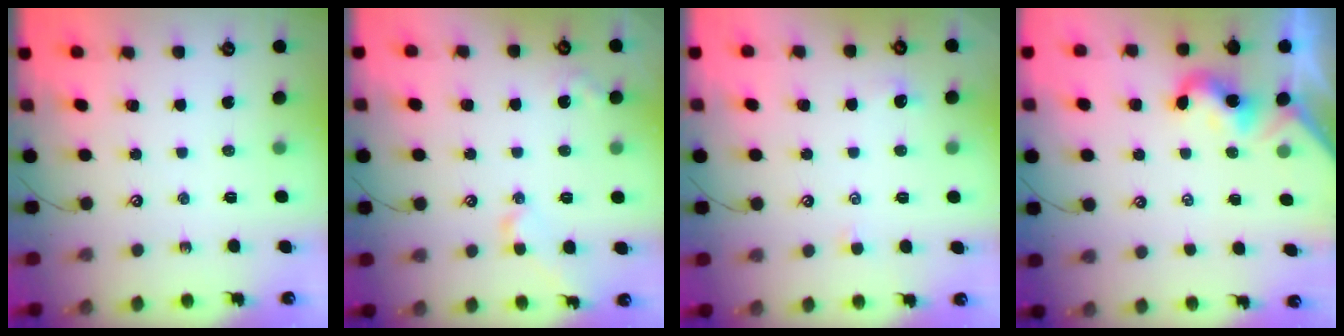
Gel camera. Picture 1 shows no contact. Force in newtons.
{"total": 3.0, "press": 2.9, "slide": 0.8}
{"total": 0.8, "press": 0.7, "slide": 0.5}
{"total": 0.0}